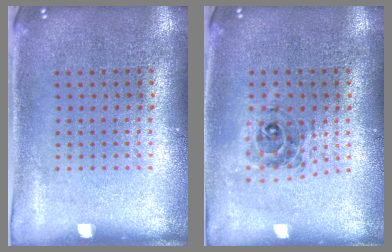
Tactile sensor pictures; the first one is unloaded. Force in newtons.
{"total": 0.6, "press": 0.6, "slide": 0.2}